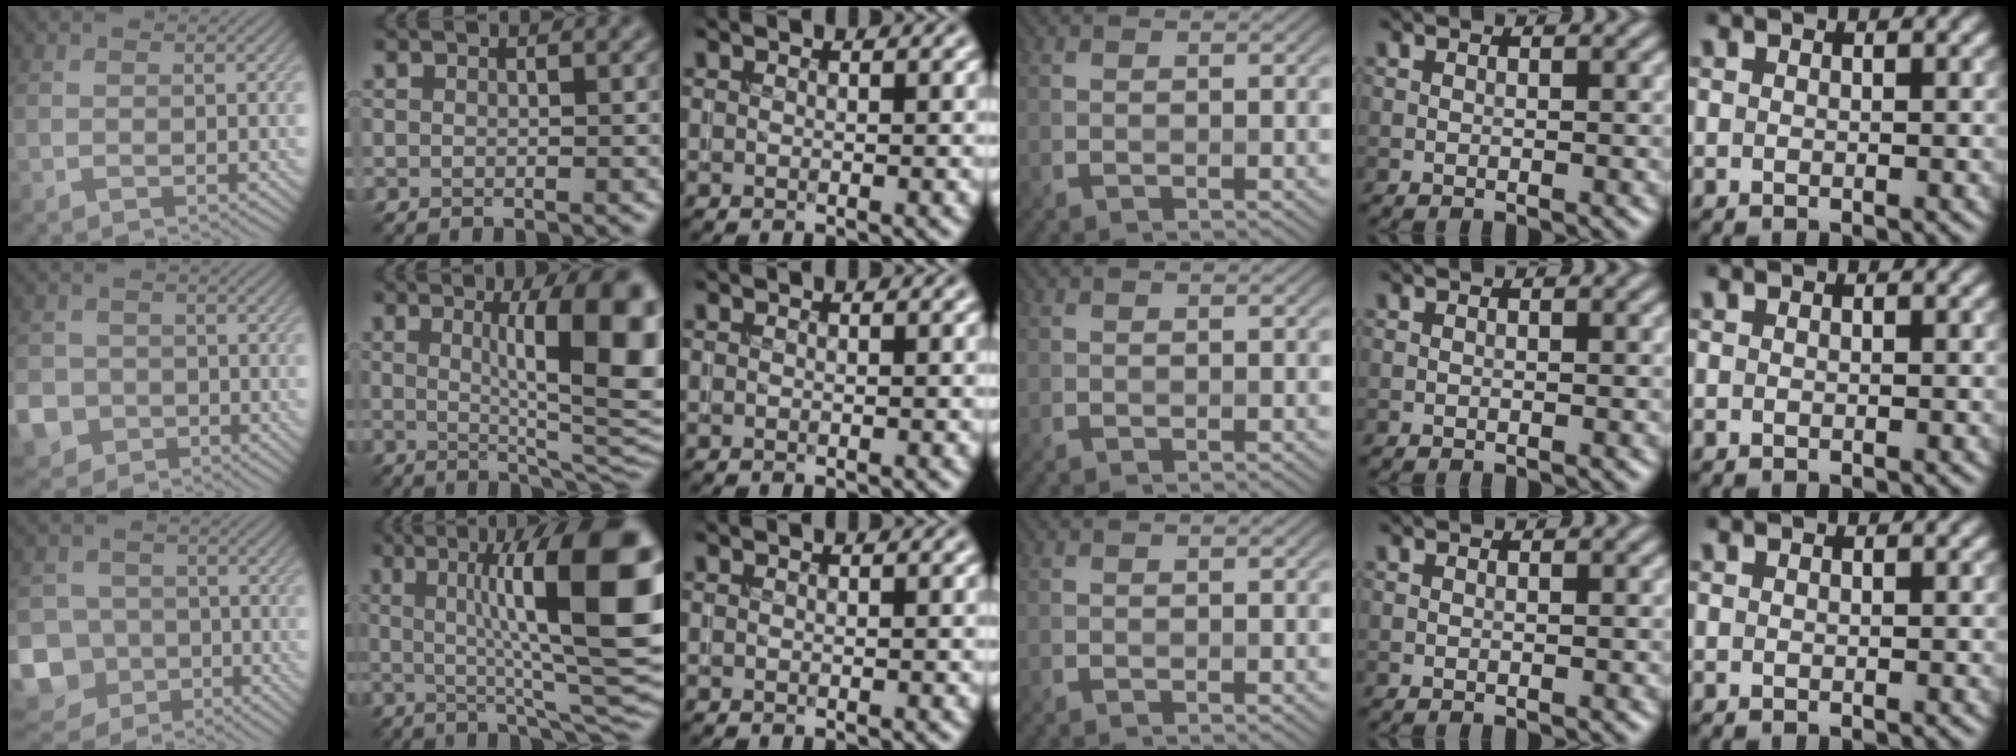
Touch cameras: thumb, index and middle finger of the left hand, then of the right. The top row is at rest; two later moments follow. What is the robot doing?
{"motion": "insert", "object": "coin"}